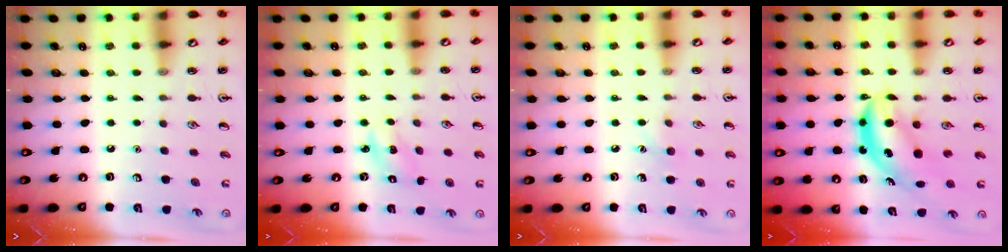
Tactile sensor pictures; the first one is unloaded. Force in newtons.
{"total": 2.2, "press": 2.1, "slide": 0.4}
{"total": 5.9, "press": 5.6, "slide": 1.7}
{"total": 6.2, "press": 6.0, "slide": 1.4}